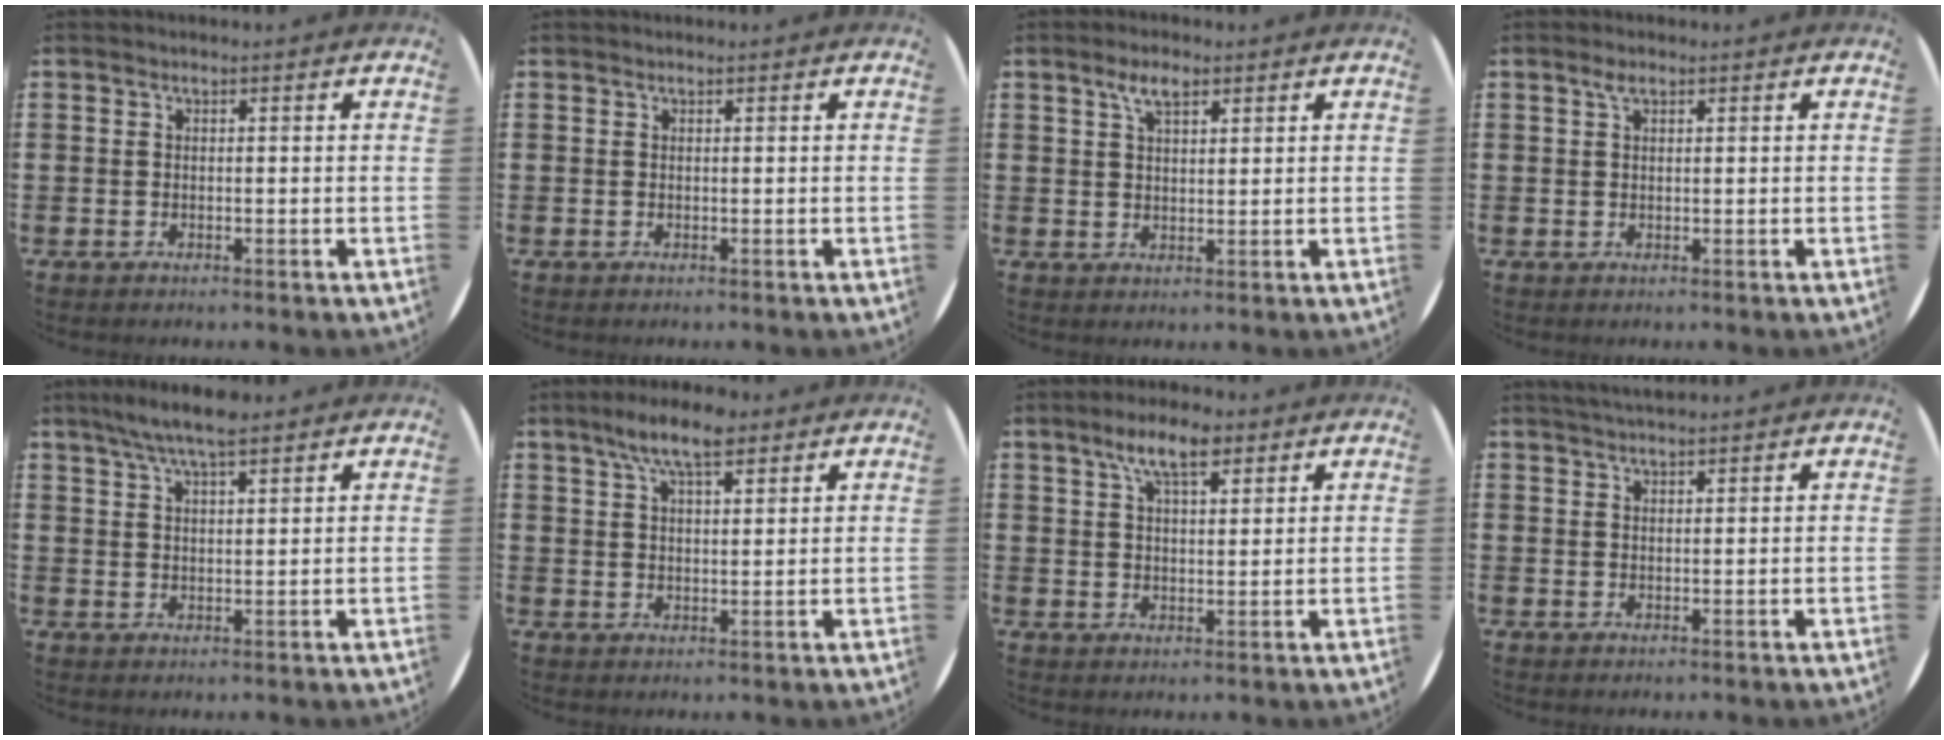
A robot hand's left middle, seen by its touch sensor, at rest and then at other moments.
{"total": 0.0}
{"total": 3.6, "force": [2.4, 1.4, 2.2], "torque": [-0.040, 0.005, 0.041]}
{"total": 1.4, "force": [0.9, 0.5, 1.0], "torque": [-0.013, 0.001, 0.012]}
{"total": 5.9, "force": [4.9, 0.9, 3.3], "torque": [-0.073, -0.003, 0.086]}
{"total": 7.0, "force": [5.0, 2.1, 4.4], "torque": [-0.088, -0.003, 0.087]}
{"total": 6.5, "force": [4.3, 2.3, 4.3], "torque": [-0.077, -0.002, 0.073]}
{"total": 2.0, "force": [1.9, 0.1, 0.5], "torque": [-0.010, 0.002, 0.036]}